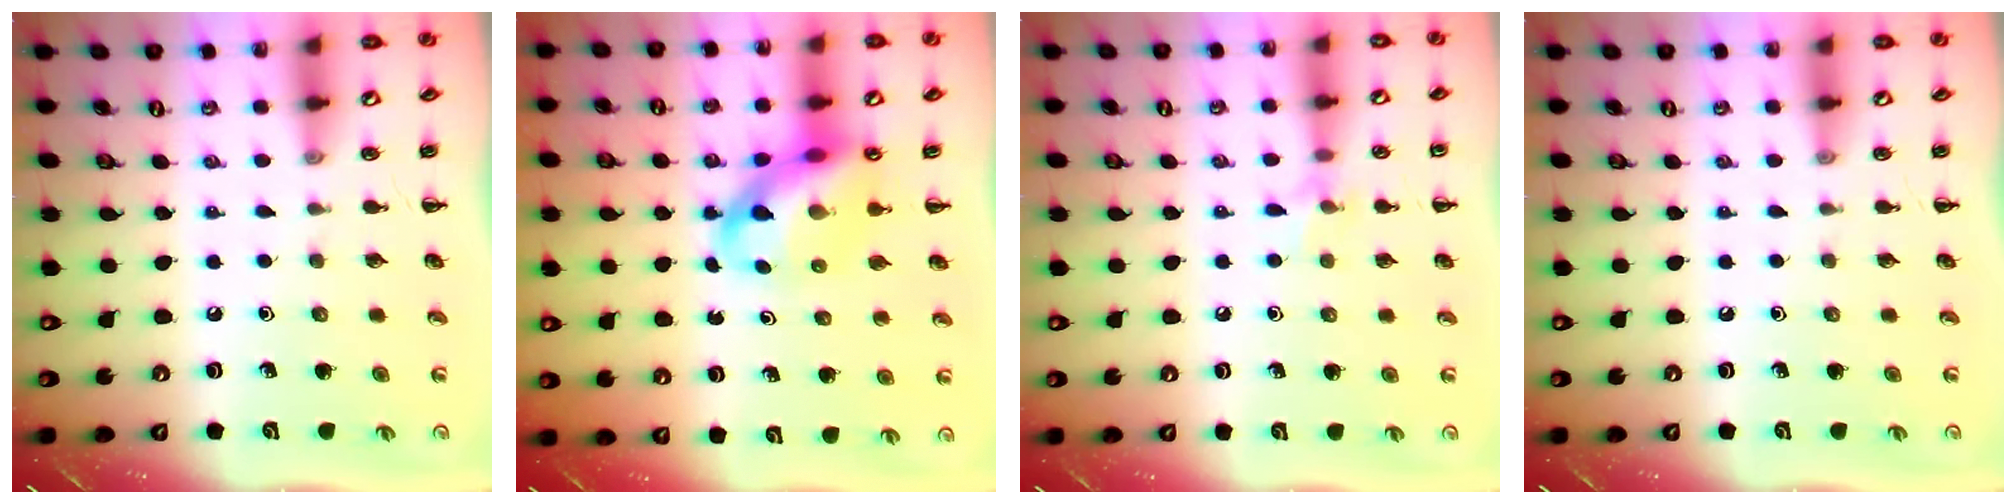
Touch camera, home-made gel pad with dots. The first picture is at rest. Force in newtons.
{"total": 12.9, "press": 12.4, "slide": 3.6}
{"total": 5.9, "press": 5.6, "slide": 1.9}
{"total": 0.0}